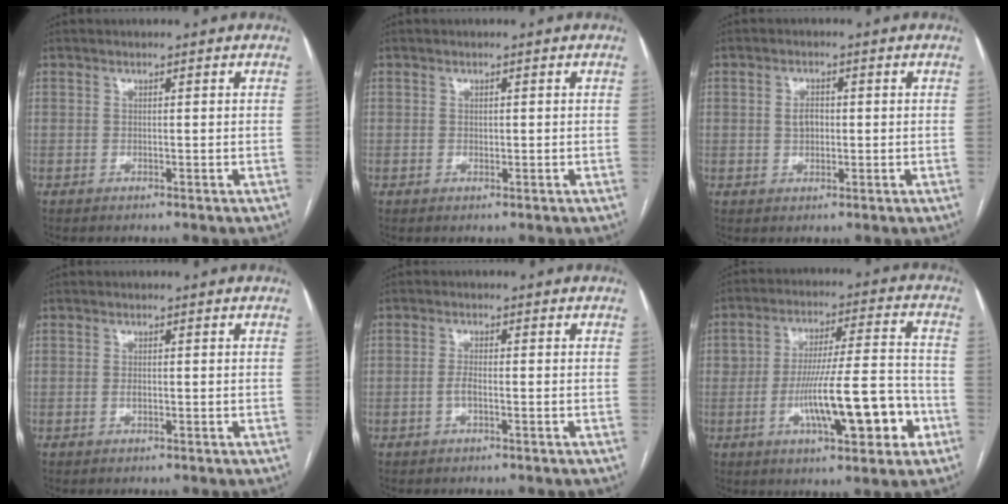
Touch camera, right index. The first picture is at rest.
{"total": 0.5, "force": [-0.1, 0.4, 0.3], "torque": [-0.006, 0.000, -0.001]}
{"total": 2.6, "force": [0.1, 1.7, 1.9], "torque": [-0.034, 0.005, 0.003]}
{"total": 1.0, "force": [-0.2, 0.4, 0.9], "torque": [-0.019, 0.000, -0.003]}
{"total": 1.9, "force": [-0.7, 0.4, 1.7], "torque": [-0.036, 0.001, -0.013]}
{"total": 14.7, "force": [-5.0, 3.3, 13.4], "torque": [-0.217, 0.017, -0.075]}